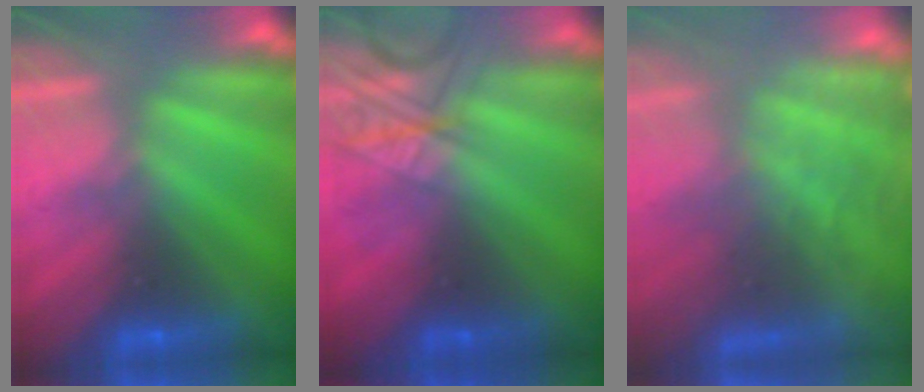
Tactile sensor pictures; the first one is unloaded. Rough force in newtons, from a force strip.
{"total": 2.4}
{"total": 10.5}